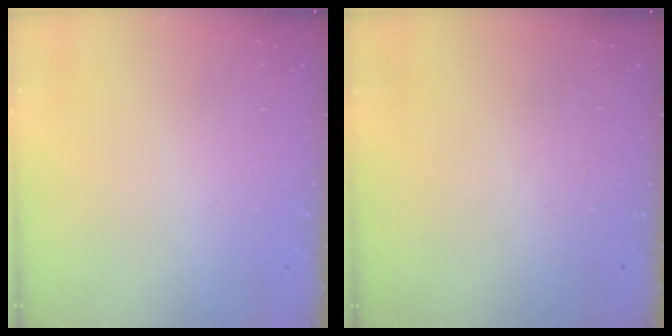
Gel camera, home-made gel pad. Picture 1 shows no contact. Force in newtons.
{"total": 0.0}